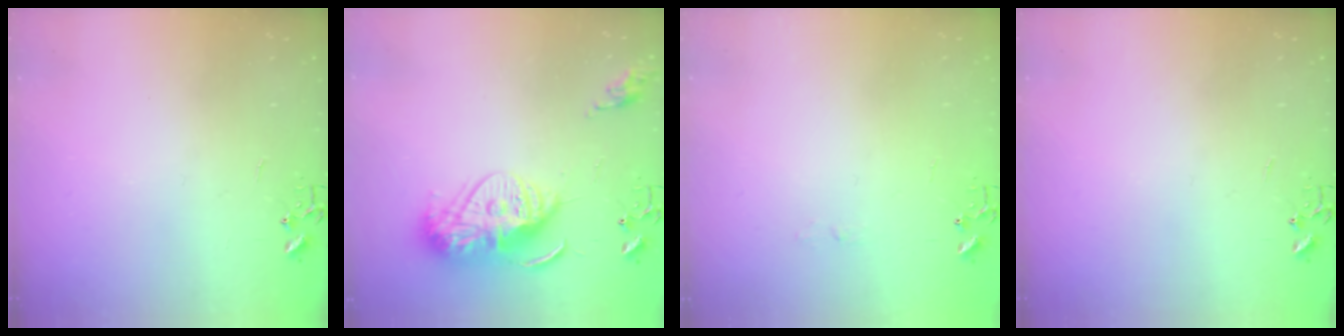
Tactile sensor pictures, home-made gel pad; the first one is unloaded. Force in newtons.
{"total": 15.5, "press": 15.4, "slide": 1.4}
{"total": 3.6, "press": 3.6, "slide": 0.4}
{"total": 0.0}